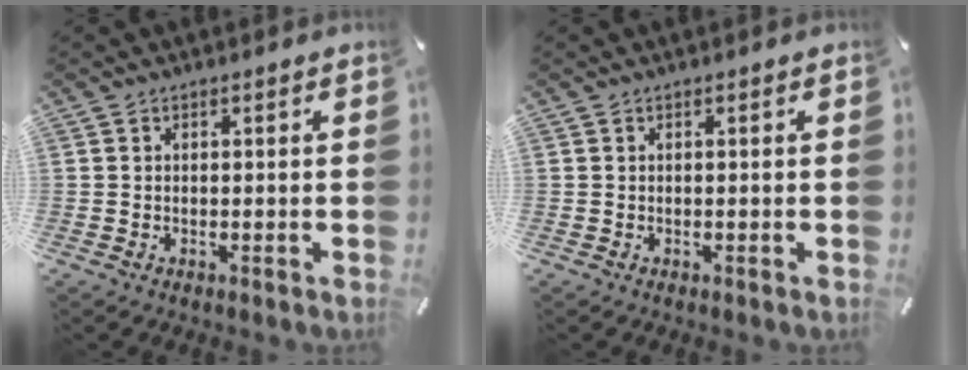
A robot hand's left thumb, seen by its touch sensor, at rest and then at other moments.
{"total": 0.0}